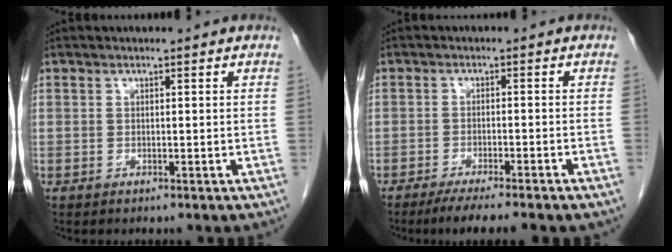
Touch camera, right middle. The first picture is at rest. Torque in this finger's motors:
{"motor_torque": [1.09, -1.04, 0.14, 0.09]}